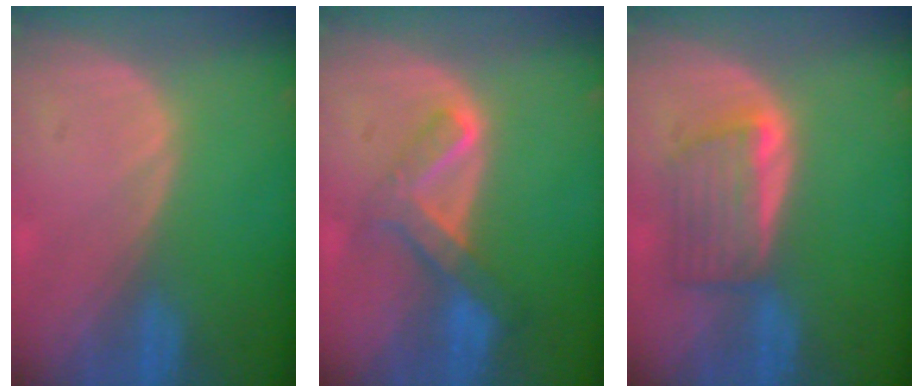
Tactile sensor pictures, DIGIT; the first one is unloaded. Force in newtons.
{"total": 6.7, "press": 5.6, "slide": 3.6}
{"total": 5.7, "press": 5.6, "slide": 1.1}